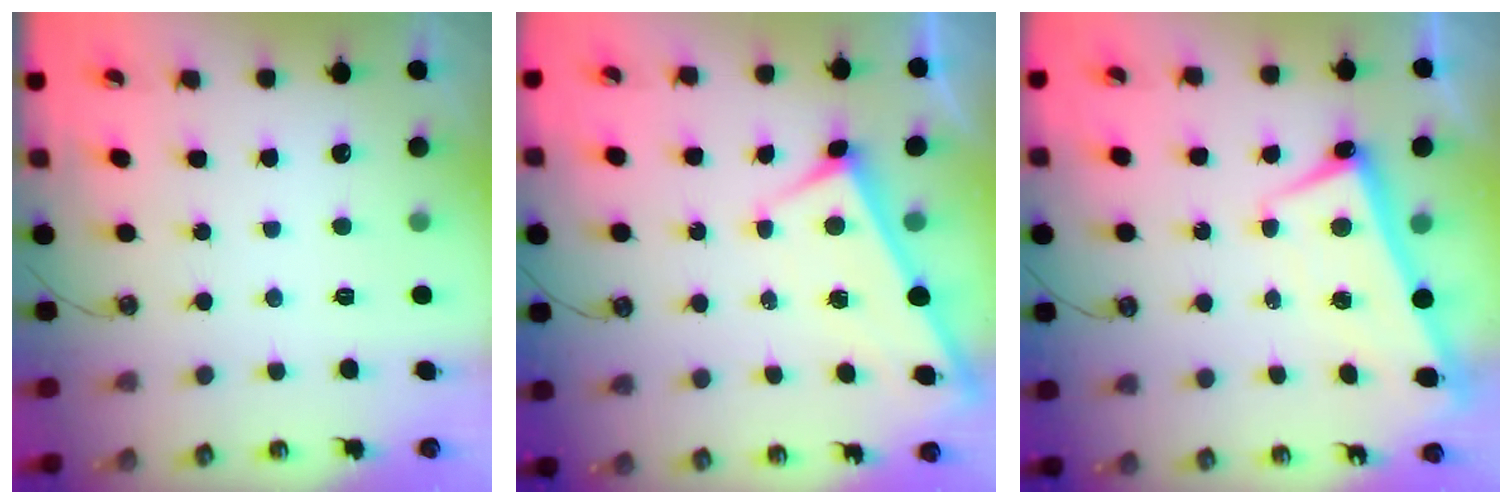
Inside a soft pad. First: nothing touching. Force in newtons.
{"total": 3.0, "press": 3.0, "slide": 0.1}
{"total": 2.7, "press": 2.7, "slide": 0.4}